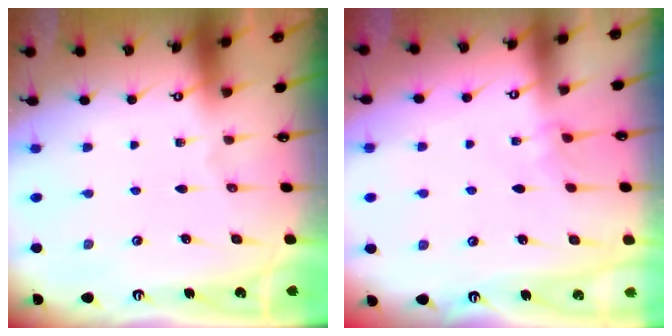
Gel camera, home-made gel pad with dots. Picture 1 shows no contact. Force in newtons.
{"total": 2.8, "press": 2.8, "slide": 0.3}